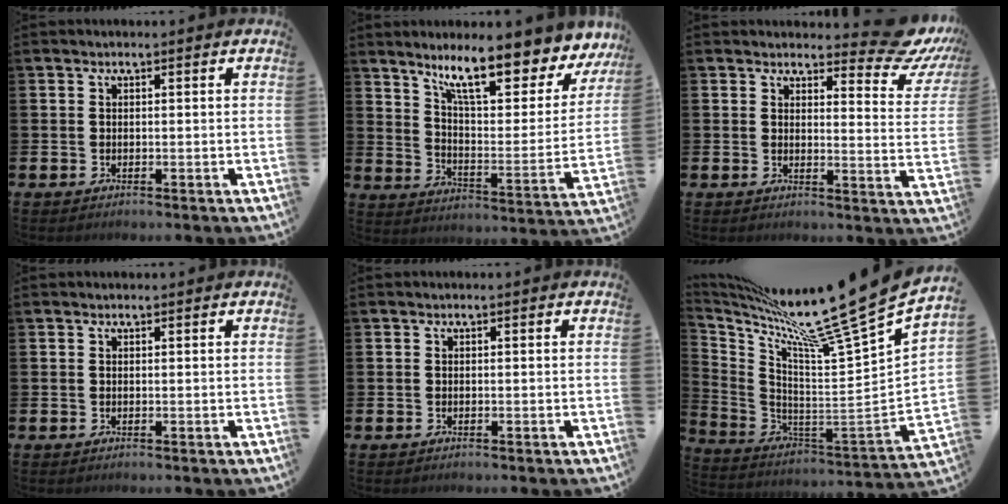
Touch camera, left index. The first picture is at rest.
{"total": 12.5, "force": [10.1, 2.8, 6.8], "torque": [-0.134, -0.064, 0.169]}
{"total": 6.7, "force": [5.6, 2.5, 2.6], "torque": [-0.025, -0.046, 0.090]}
{"total": 0.0}
{"total": 0.0}
{"total": 12.9, "force": [11.4, -0.5, 6.1], "torque": [-0.131, -0.104, 0.174]}